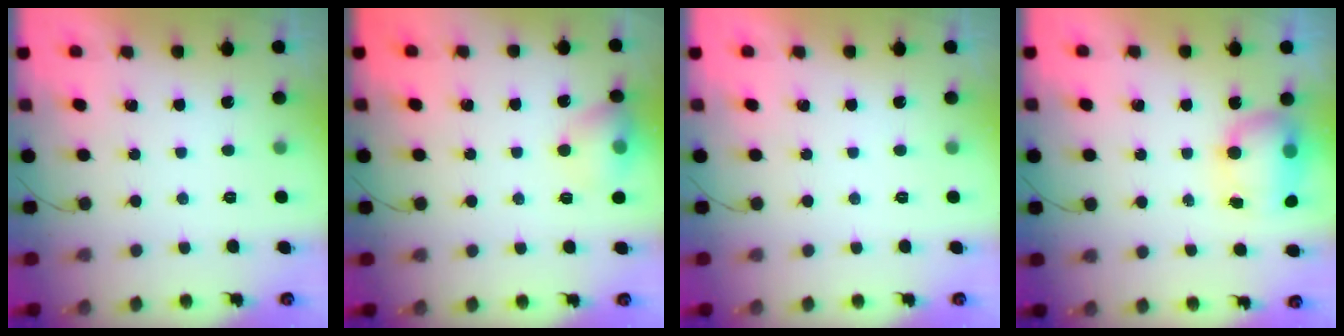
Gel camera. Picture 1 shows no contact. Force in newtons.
{"total": 9.1, "press": 9.0, "slide": 1.4}
{"total": 0.0}
{"total": 10.5, "press": 8.5, "slide": 6.1}